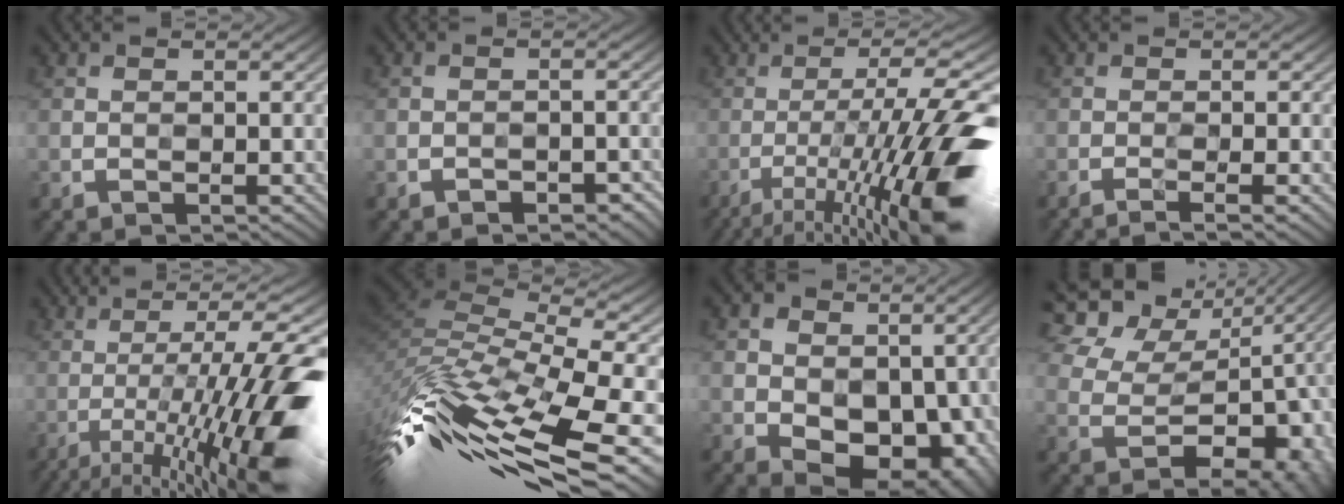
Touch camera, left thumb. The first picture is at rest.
{"total": 1.8, "force": [-1.7, 0.4, 0.1], "torque": [0.000, 0.005, -0.028]}
{"total": 14.4, "force": [-7.0, 2.1, 12.4], "torque": [-0.181, 0.019, -0.114]}
{"total": 2.9, "force": [-1.9, -0.2, 2.1], "torque": [-0.036, 0.002, -0.037]}
{"total": 13.9, "force": [-4.7, 1.8, 13.0], "torque": [-0.174, 0.020, -0.074]}
{"total": 15.5, "force": [-7.0, 4.7, 13.0], "torque": [-0.279, -0.006, -0.110]}
{"total": 10.6, "force": [-0.4, 7.9, 7.1], "torque": [-0.103, -0.019, 0.004]}
{"total": 12.3, "force": [2.3, 9.2, 7.9], "torque": [-0.130, 0.037, 0.054]}